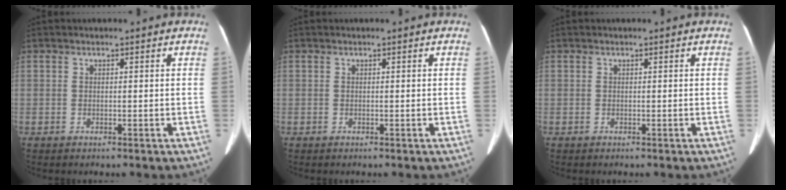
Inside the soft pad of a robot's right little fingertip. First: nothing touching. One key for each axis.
{"total": 0.0}
{"total": 0.0}